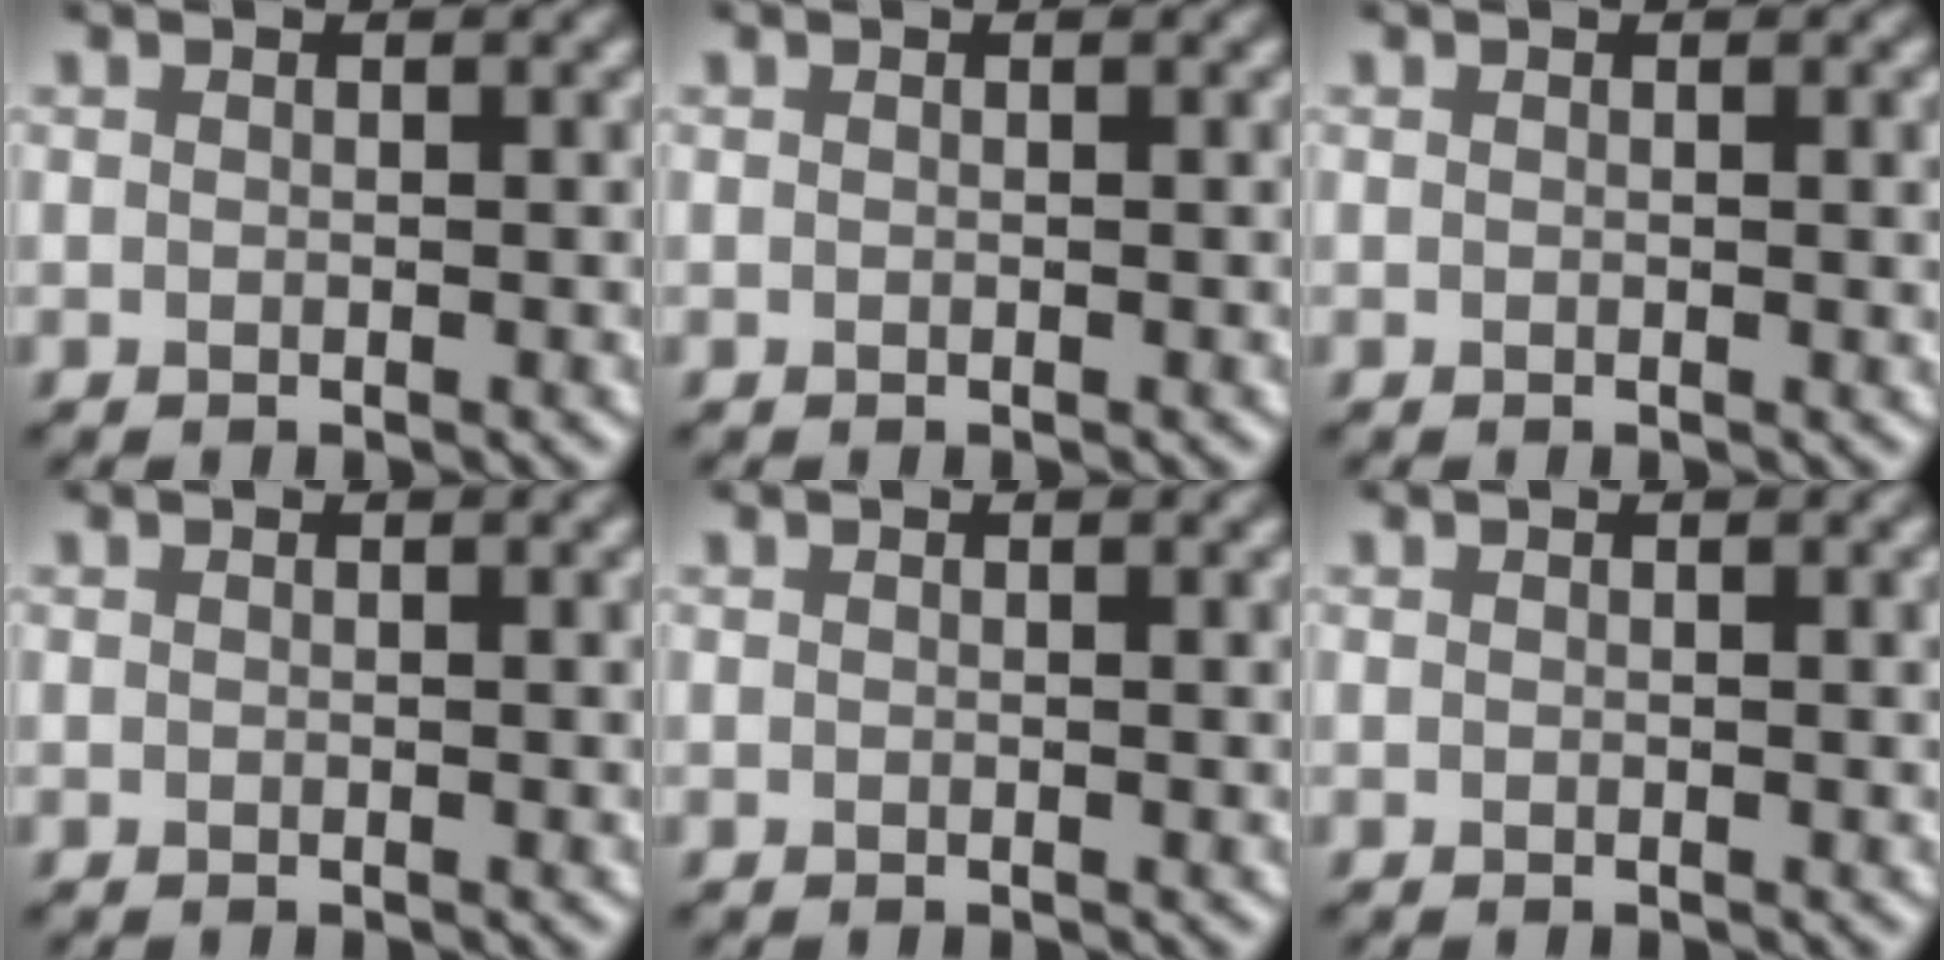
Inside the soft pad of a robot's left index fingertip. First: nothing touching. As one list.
[{"total": 0.0}, {"total": 1.2, "force": [0.2, 0.3, 1.1], "torque": [-0.011, 0.001, 0.001]}, {"total": 0.7, "force": [0.2, 0.1, 0.7], "torque": [-0.007, 0.002, 0.001]}, {"total": 0.8, "force": [0.2, 0.2, 0.7], "torque": [-0.007, 0.001, 0.001]}, {"total": 1.1, "force": [0.2, 0.3, 1.1], "torque": [-0.012, 0.002, 0.002]}]